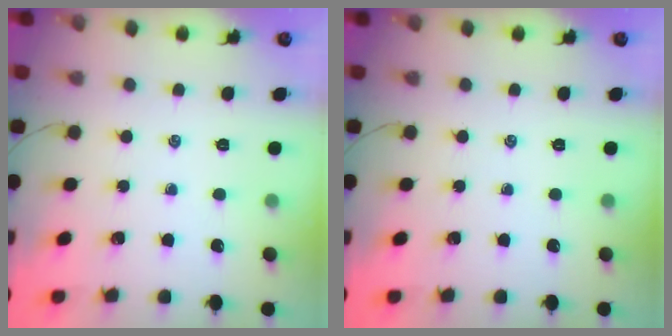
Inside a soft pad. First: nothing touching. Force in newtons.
{"total": 0.0}